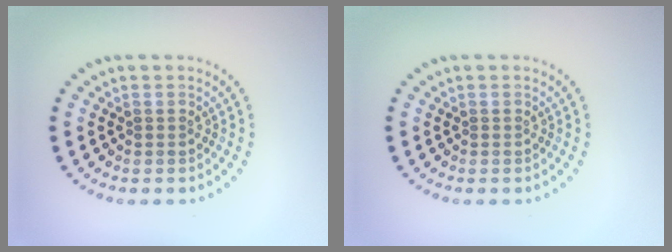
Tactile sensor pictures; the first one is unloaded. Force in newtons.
{"total": 0.0}